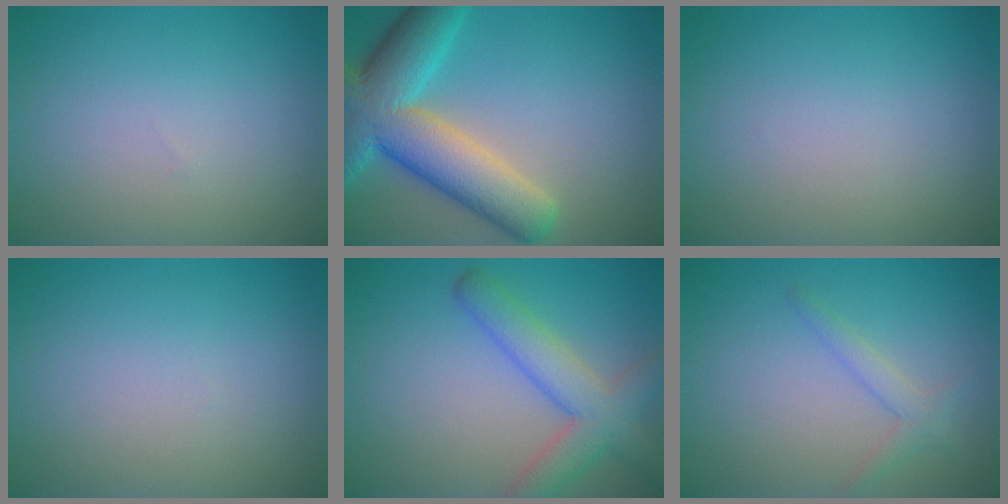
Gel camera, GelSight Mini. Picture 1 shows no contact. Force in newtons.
{"total": 10.4, "press": 10.4, "slide": 0.7}
{"total": 0.0}
{"total": 0.0}
{"total": 5.4, "press": 5.4, "slide": 0.3}
{"total": 1.7, "press": 1.7, "slide": 0.1}